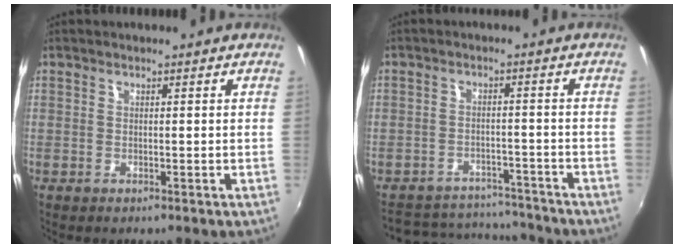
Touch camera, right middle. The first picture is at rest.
{"total": 12.8, "force": [-11.2, 5.5, 2.9], "torque": [-0.077, 0.033, -0.145]}